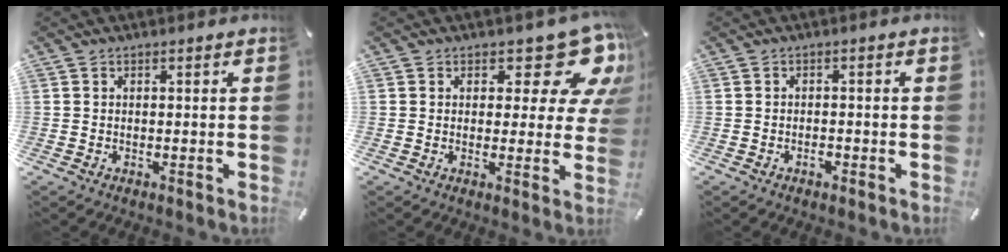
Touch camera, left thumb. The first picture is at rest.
{"total": 13.3, "force": [9.2, 5.5, 7.8], "torque": [-0.090, -0.079, 0.152]}
{"total": 1.5, "force": [-0.9, 0.9, 0.7], "torque": [-0.015, 0.003, -0.021]}